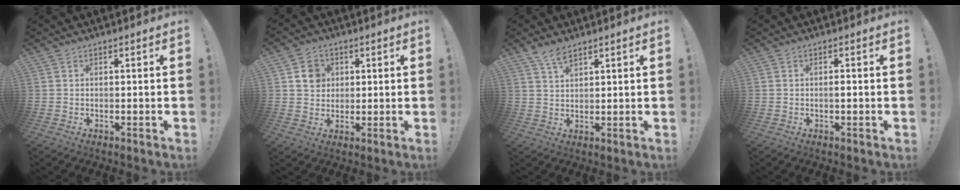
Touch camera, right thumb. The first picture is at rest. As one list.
[{"total": 6.8, "force": [2.4, 6.2, 1.8], "torque": [-0.005, -0.012, 0.044]}, {"total": 4.3, "force": [3.4, 1.3, 2.4], "torque": [-0.039, -0.020, 0.059]}, {"total": 1.0, "force": [-0.4, 0.1, 0.9], "torque": [-0.012, 0.000, -0.009]}]